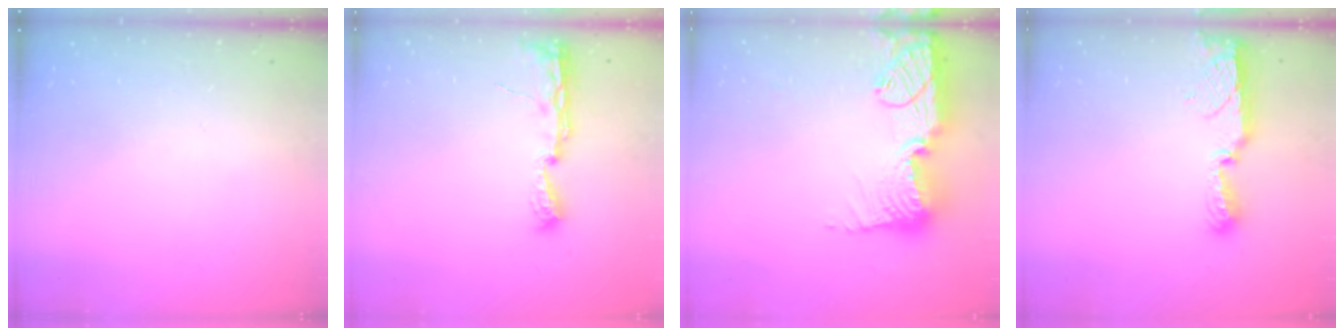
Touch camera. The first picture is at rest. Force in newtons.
{"total": 8.0, "press": 8.0, "slide": 0.7}
{"total": 21.2, "press": 21.2, "slide": 1.2}
{"total": 8.5, "press": 8.4, "slide": 0.8}